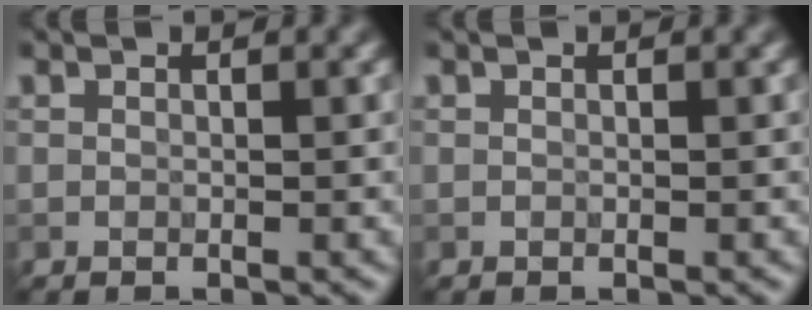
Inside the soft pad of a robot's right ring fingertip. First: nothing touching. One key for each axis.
{"total": 0.0}